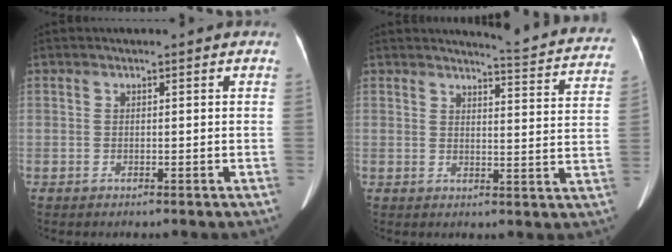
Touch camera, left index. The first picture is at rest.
{"total": 12.8, "force": [12.4, 0.1, 2.9], "torque": [-0.027, -0.069, 0.122]}